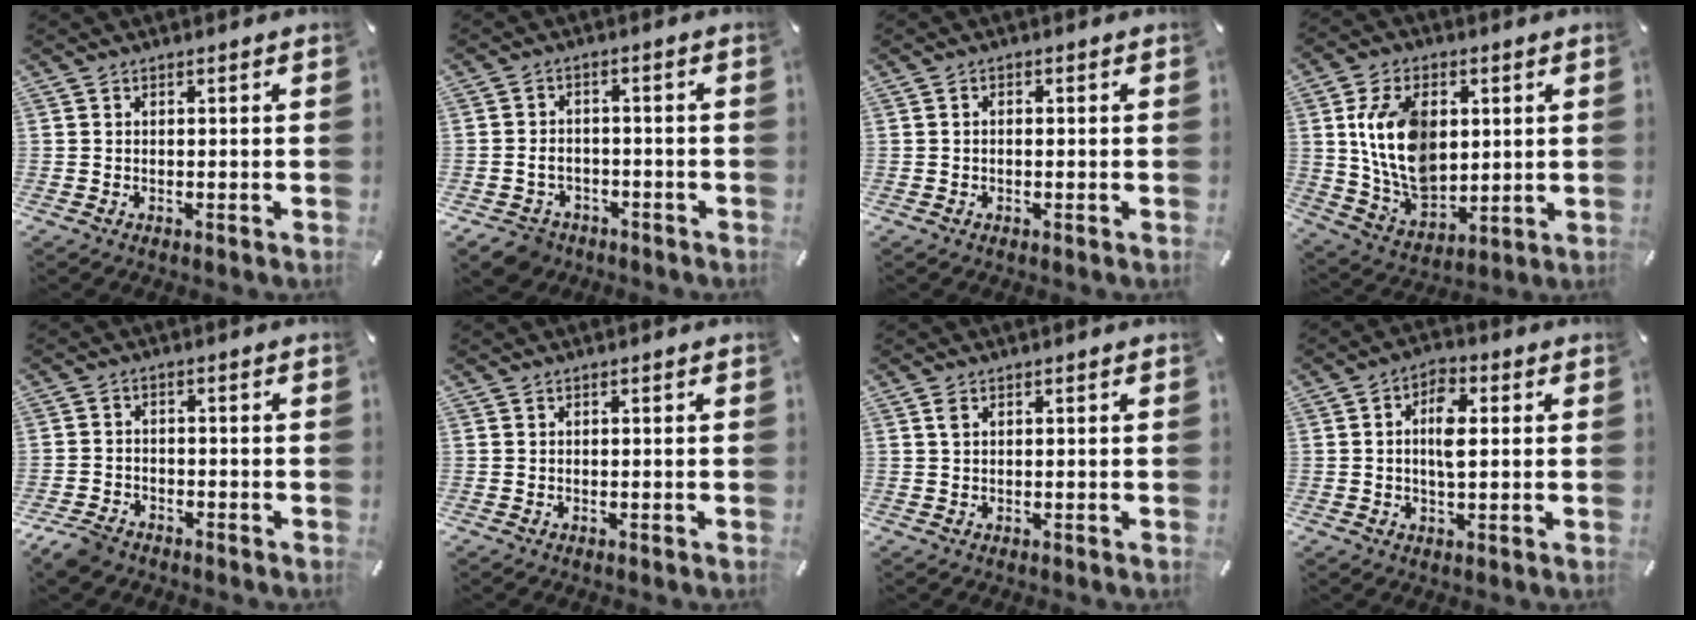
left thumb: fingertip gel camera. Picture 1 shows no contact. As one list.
[{"total": 5.2, "force": [-2.5, 4.2, 1.6], "torque": [-0.044, 0.016, -0.047]}, {"total": 0.8, "force": [-0.4, 0.6, 0.4], "torque": [-0.010, 0.001, -0.007]}, {"total": 15.6, "force": [3.2, 10.8, 10.7], "torque": [-0.237, 0.002, 0.060]}, {"total": 4.7, "force": [-3.9, 2.2, 1.5], "torque": [-0.048, 0.013, -0.078]}, {"total": 0.0}, {"total": 1.2, "force": [0.5, 0.6, 0.9], "torque": [-0.019, 0.003, 0.009]}, {"total": 6.5, "force": [0.7, 3.5, 5.5], "torque": [-0.101, 0.004, 0.006]}]